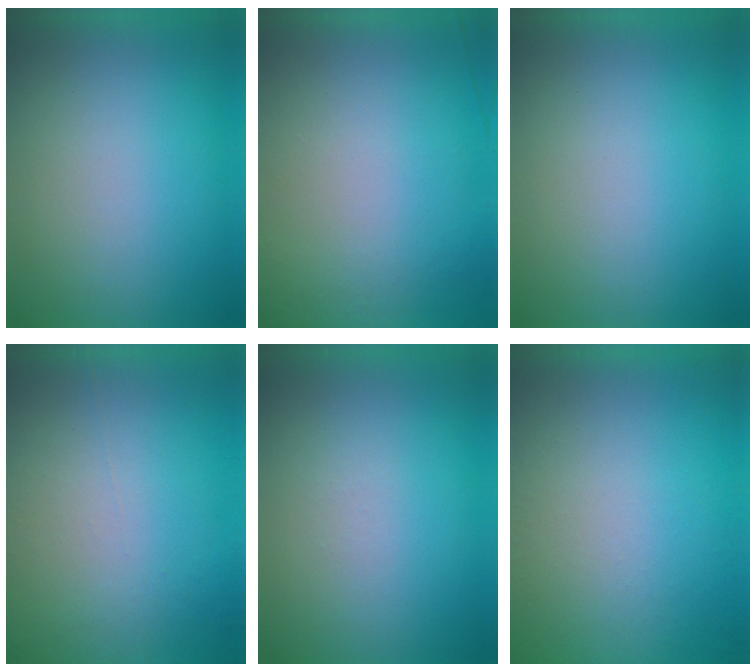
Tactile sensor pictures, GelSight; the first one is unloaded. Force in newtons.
{"total": 6.1}
{"total": 0.0}
{"total": 7.3}
{"total": 1.4}
{"total": 5.8}